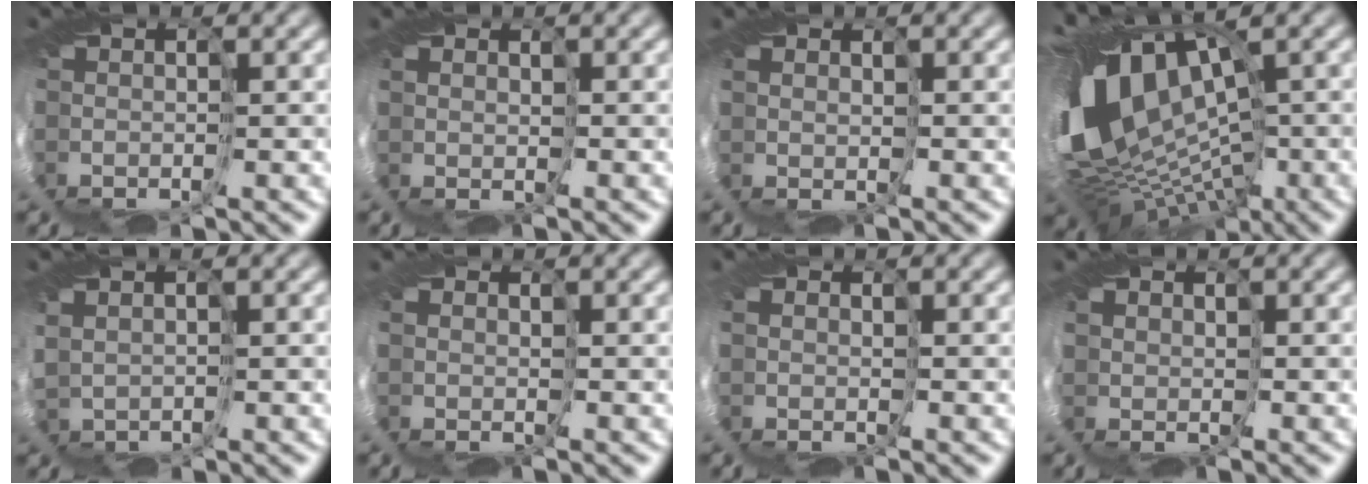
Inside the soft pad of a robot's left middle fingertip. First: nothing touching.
{"total": 1.2, "force": [1.0, 0.5, -0.4], "torque": [-0.007, 0.002, 0.010]}
{"total": 1.2, "force": [1.0, 0.4, -0.4], "torque": [-0.007, 0.002, 0.011]}
{"total": 13.3, "force": [1.2, 8.6, 10.1], "torque": [-0.220, -0.004, 0.027]}
{"total": 1.9, "force": [1.2, 1.3, 0.7], "torque": [-0.053, 0.008, 0.032]}
{"total": 1.3, "force": [1.0, 0.2, -0.8], "torque": [0.001, 0.003, 0.012]}
{"total": 1.1, "force": [0.8, 0.5, -0.6], "torque": [-0.004, 0.002, 0.010]}
{"total": 1.7, "force": [1.3, 1.0, -0.4], "torque": [-0.006, 0.008, 0.009]}